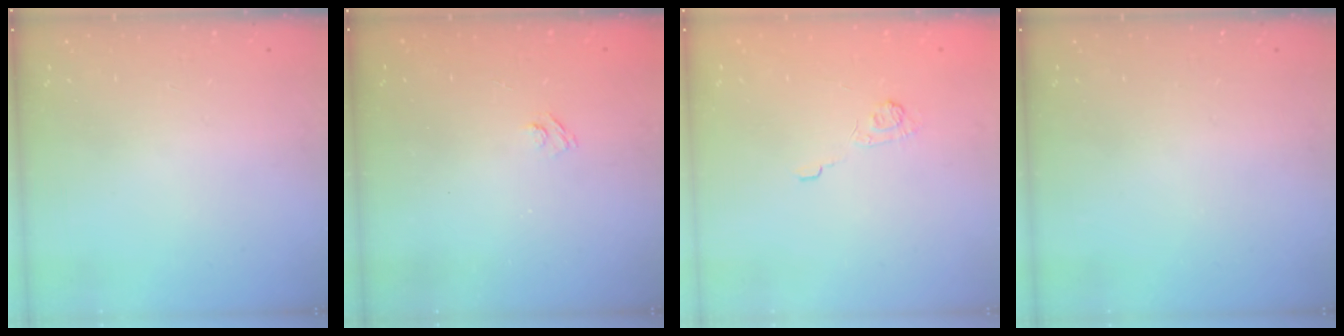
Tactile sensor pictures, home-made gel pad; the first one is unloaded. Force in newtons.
{"total": 2.7, "press": 2.5, "slide": 0.9}
{"total": 2.5, "press": 2.1, "slide": 1.4}
{"total": 0.0}